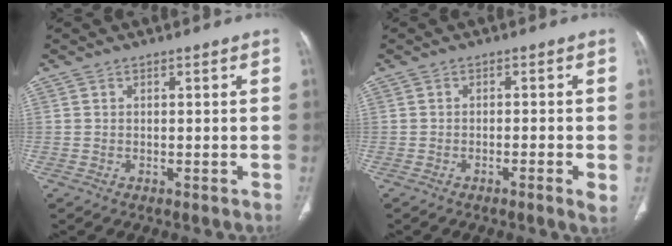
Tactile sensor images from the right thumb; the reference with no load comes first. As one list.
[{"total": 2.9, "force": [-1.0, 0.2, 2.7], "torque": [-0.051, -0.002, -0.018]}]